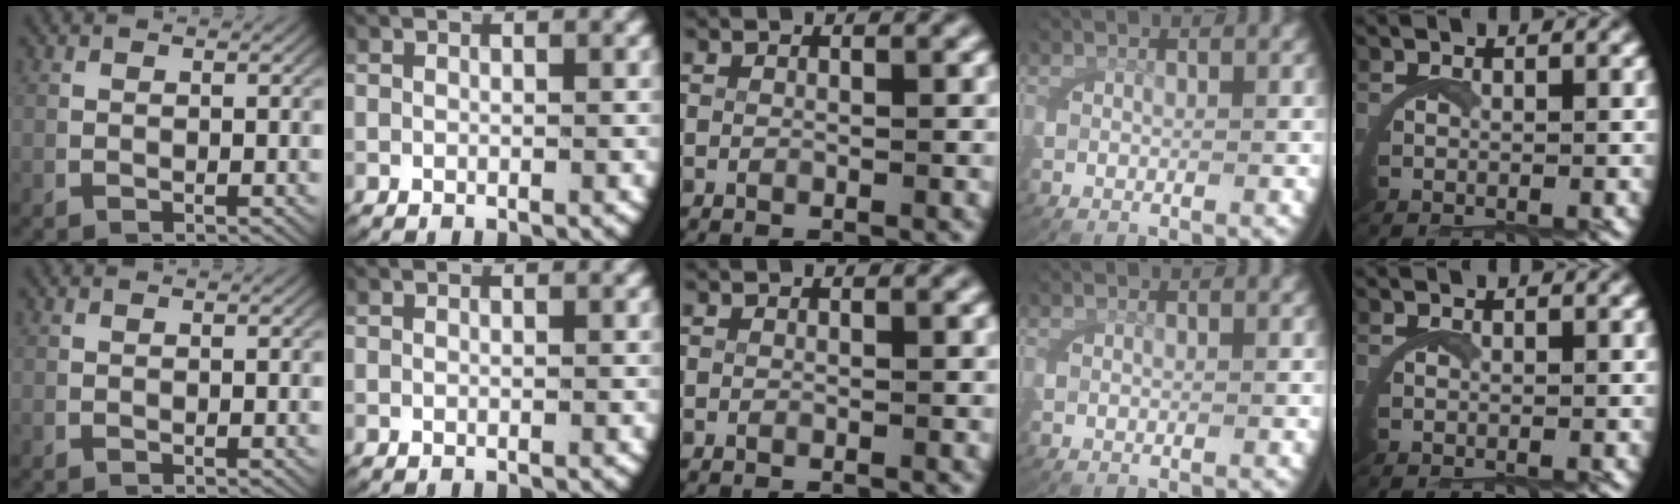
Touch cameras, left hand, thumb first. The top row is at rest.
{}